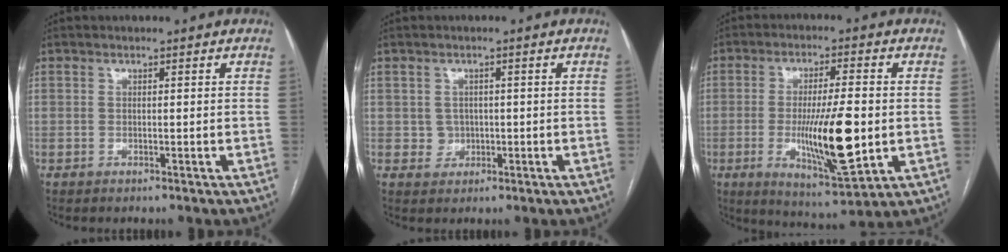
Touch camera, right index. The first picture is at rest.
{"total": 2.1, "force": [-0.1, 2.1, 0.5], "torque": [-0.003, 0.004, 0.002]}
{"total": 13.8, "force": [-2.0, 2.3, 13.5], "torque": [-0.235, -0.020, -0.026]}